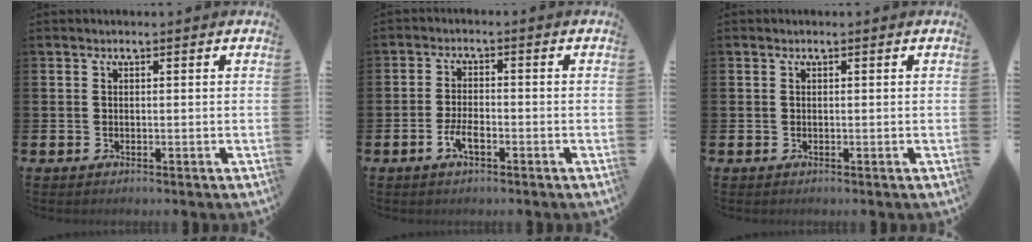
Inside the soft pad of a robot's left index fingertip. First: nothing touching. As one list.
[{"total": 3.0, "force": [-1.2, 1.2, 2.5], "torque": [-0.046, 0.000, -0.025]}, {"total": 0.0}]